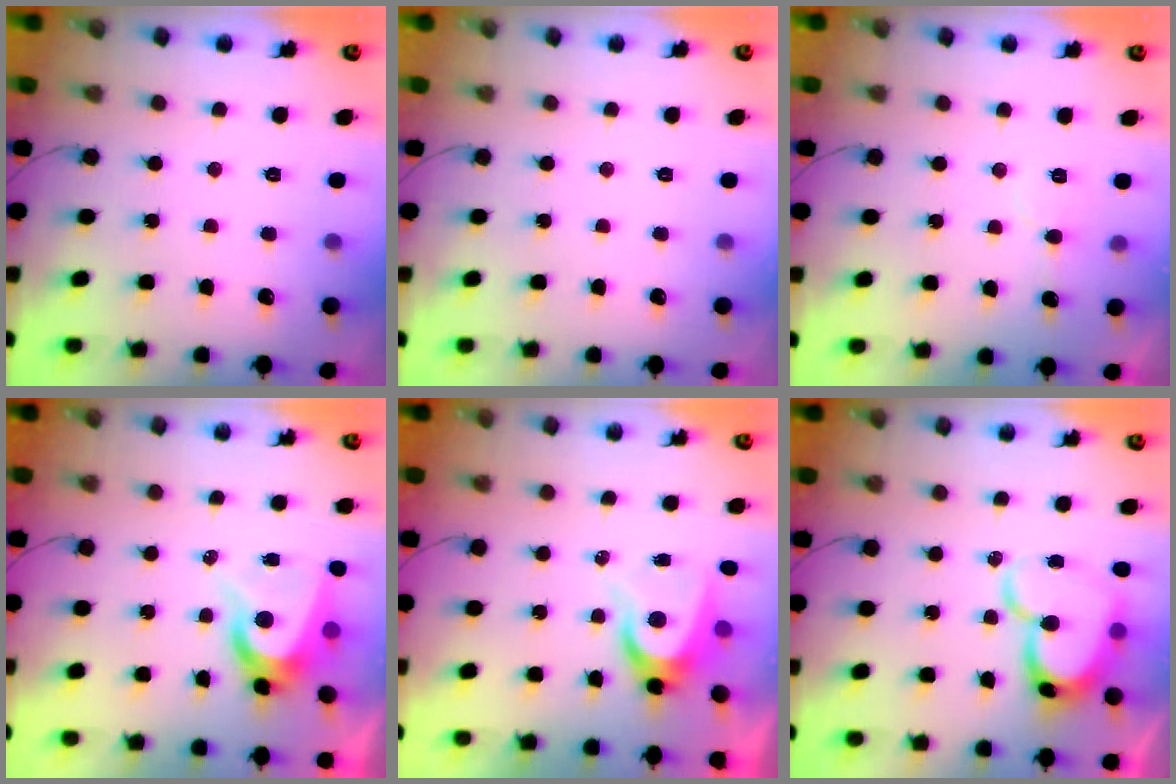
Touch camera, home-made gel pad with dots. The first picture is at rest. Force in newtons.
{"total": 0.0}
{"total": 5.2, "press": 5.1, "slide": 0.5}
{"total": 7.6, "press": 7.6, "slide": 0.5}
{"total": 7.4, "press": 7.4, "slide": 0.3}
{"total": 16.2, "press": 16.1, "slide": 1.4}